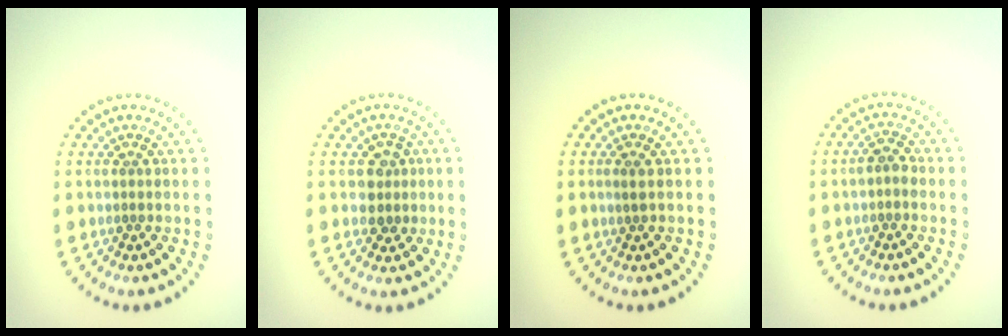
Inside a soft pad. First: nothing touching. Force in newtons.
{"total": 2.0, "press": 1.8, "slide": 0.8}
{"total": 0.8, "press": 0.7, "slide": 0.4}
{"total": 1.4, "press": 1.3, "slide": 0.3}